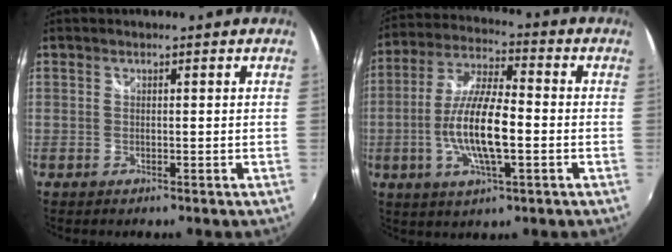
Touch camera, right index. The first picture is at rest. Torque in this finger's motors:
{"motor_torque": [1.24, -0.90, 0.91, 0.21]}